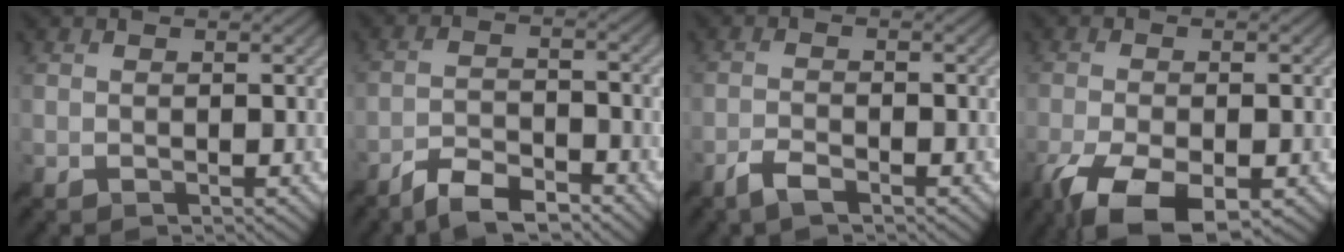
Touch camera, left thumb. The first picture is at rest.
{"total": 6.3, "force": [-4.9, 1.5, 3.7], "torque": [-0.073, 0.001, -0.097]}
{"total": 2.6, "force": [-1.8, 0.5, 1.8], "torque": [-0.043, 0.002, -0.045]}
{"total": 9.8, "force": [-5.5, 3.4, 7.4], "torque": [-0.158, -0.019, -0.094]}